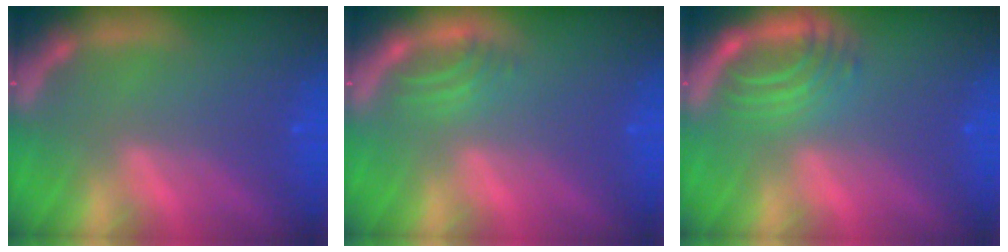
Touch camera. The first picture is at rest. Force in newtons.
{"total": 2.0}
{"total": 4.5}